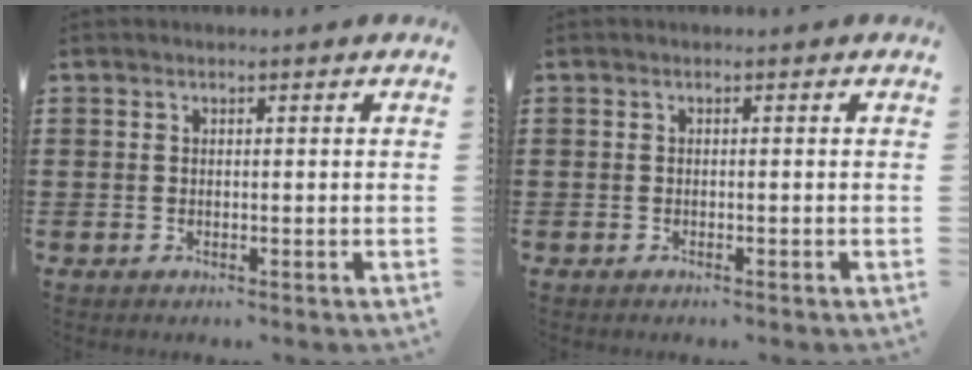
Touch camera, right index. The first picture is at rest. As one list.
[{"total": 0.0}]